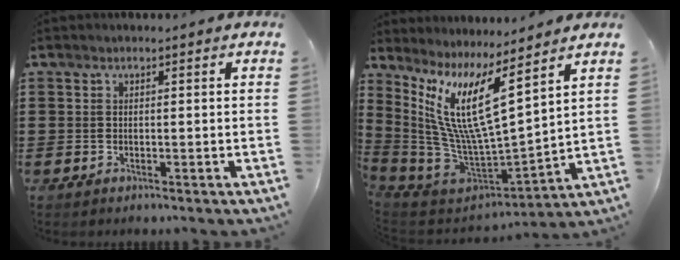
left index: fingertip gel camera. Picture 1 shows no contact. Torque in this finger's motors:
{"motor_torque": [1.68, 0.46, 1.05, 0.21]}